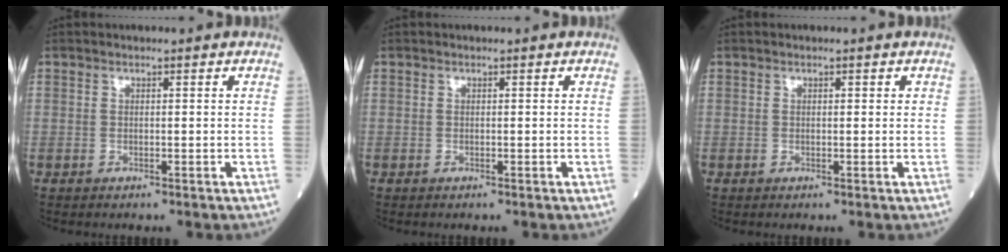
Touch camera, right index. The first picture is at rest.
{"total": 0.0}
{"total": 0.8, "force": [0.3, 0.4, 0.6], "torque": [-0.007, 0.001, 0.003]}